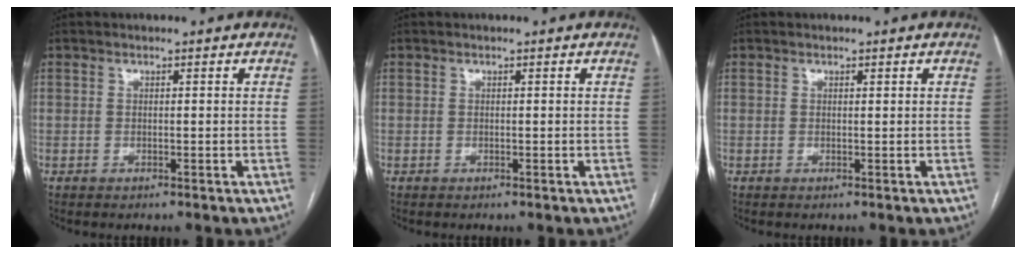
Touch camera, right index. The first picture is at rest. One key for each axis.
{"total": 0.0}
{"total": 0.0}